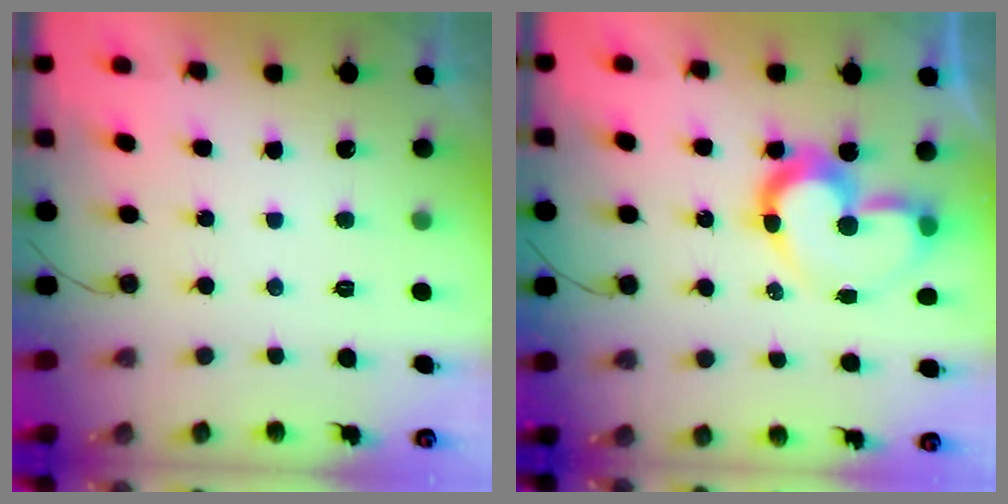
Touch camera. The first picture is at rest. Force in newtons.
{"total": 11.9, "press": 11.7, "slide": 2.0}